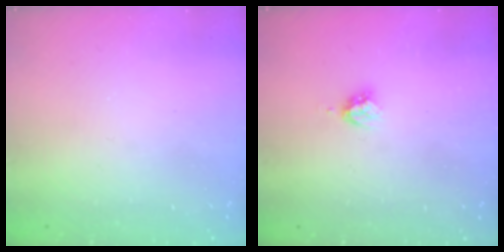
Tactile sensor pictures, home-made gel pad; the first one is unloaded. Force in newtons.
{"total": 4.5, "press": 4.5, "slide": 0.5}